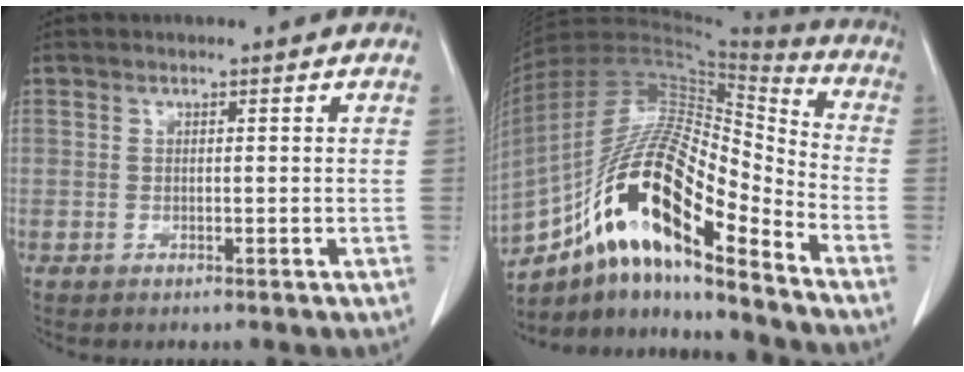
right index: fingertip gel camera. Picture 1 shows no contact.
{"total": 20.6, "force": [-11.7, 4.3, 16.4], "torque": [-0.323, 0.008, -0.205]}